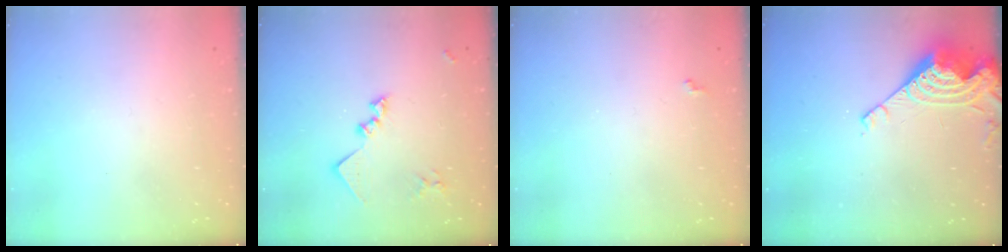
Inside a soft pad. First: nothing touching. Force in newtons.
{"total": 12.7, "press": 12.7, "slide": 0.6}
{"total": 3.9, "press": 3.9, "slide": 0.6}
{"total": 8.3, "press": 8.3, "slide": 0.8}